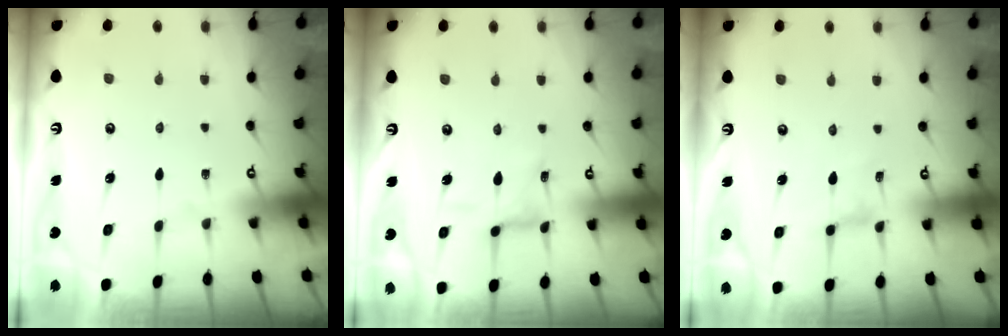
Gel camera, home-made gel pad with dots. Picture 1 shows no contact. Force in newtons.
{"total": 3.8, "press": 3.8, "slide": 0.3}
{"total": 0.9, "press": 0.8, "slide": 0.4}